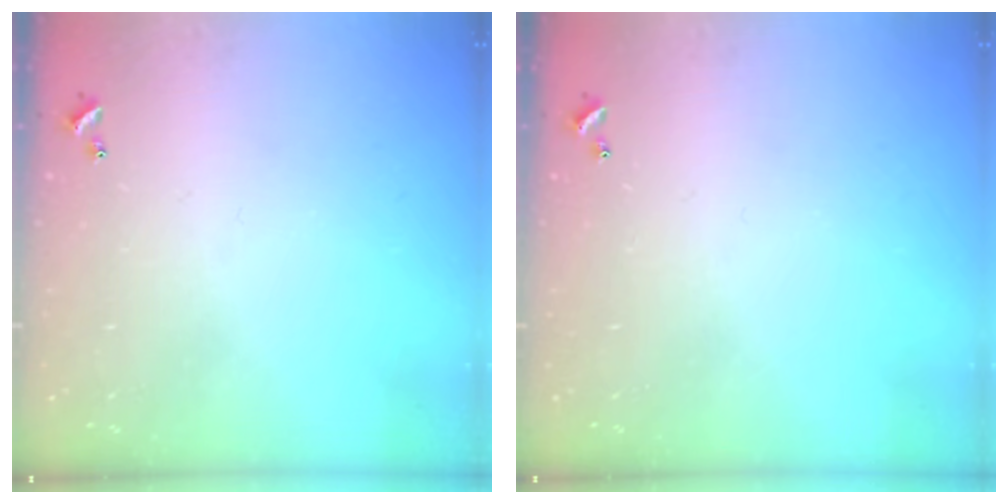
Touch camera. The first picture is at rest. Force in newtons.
{"total": 0.0}